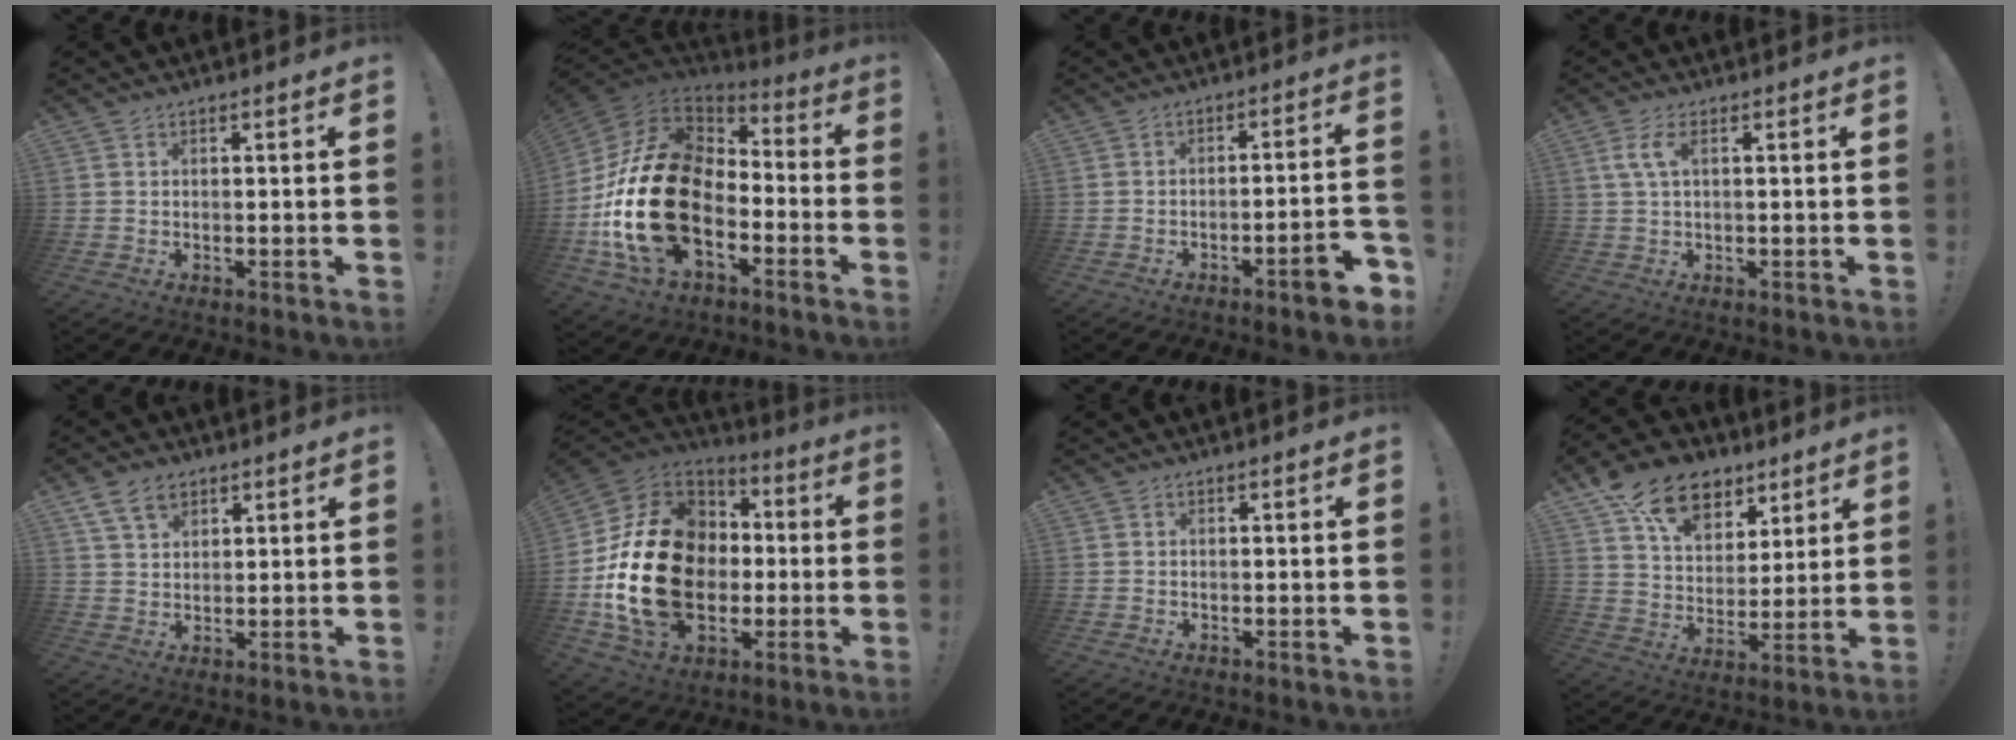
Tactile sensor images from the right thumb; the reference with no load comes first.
{"total": 29.0, "force": [-5.4, 17.9, 22.1], "torque": [-0.438, 0.021, -0.072]}
{"total": 6.6, "force": [-4.2, 0.4, 5.1], "torque": [-0.074, 0.016, -0.070]}
{"total": 4.5, "force": [1.6, 1.4, 4.0], "torque": [-0.069, -0.001, 0.027]}
{"total": 7.5, "force": [4.5, 4.7, 3.8], "torque": [-0.064, -0.011, 0.087]}
{"total": 26.4, "force": [-2.4, 19.0, 18.2], "torque": [-0.335, 0.023, -0.019]}
{"total": 0.0}
{"total": 16.7, "force": [10.3, 10.9, 7.5], "torque": [-0.123, -0.051, 0.192]}